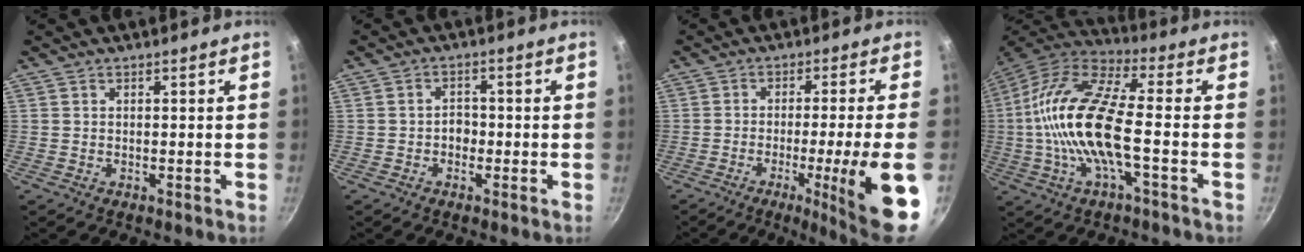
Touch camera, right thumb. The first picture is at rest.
{"total": 2.6, "force": [-0.8, 2.0, 1.4], "torque": [-0.003, 0.013, -0.015]}
{"total": 13.9, "force": [-4.7, 0.1, 13.1], "torque": [-0.191, 0.010, -0.062]}
{"total": 18.6, "force": [-2.1, 6.3, 17.4], "torque": [-0.343, 0.034, -0.057]}